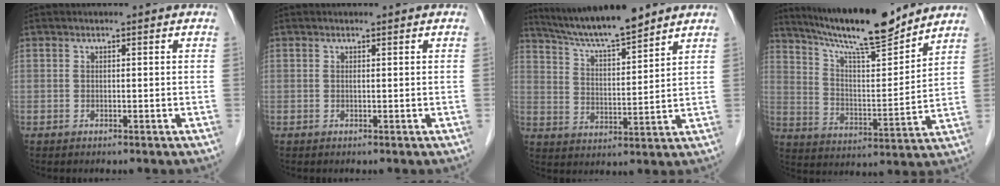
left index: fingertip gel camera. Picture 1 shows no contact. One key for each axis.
{"total": 0.0}
{"total": 11.9, "fx": 10.6, "fy": 0.5, "fz": 5.4, "tx": -0.096, "ty": 0.013, "tz": 0.185}
{"total": 16.4, "fx": 14.5, "fy": 1.3, "fz": 7.6, "tx": -0.132, "ty": -0.002, "tz": 0.241}